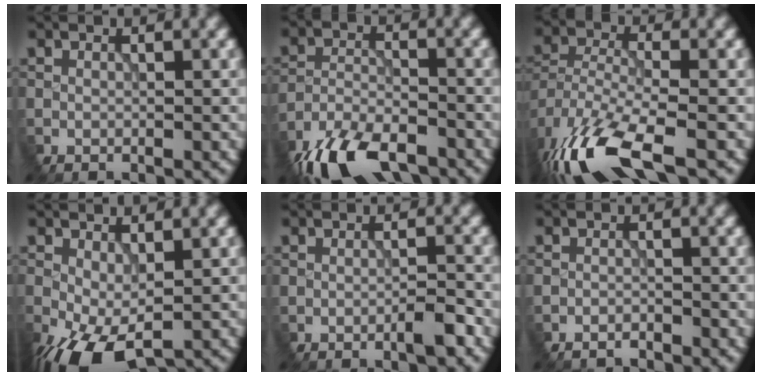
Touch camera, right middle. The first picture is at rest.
{"total": 10.4, "force": [-8.2, 3.9, 5.1], "torque": [-0.099, -0.028, -0.146]}
{"total": 11.4, "force": [-7.6, 4.0, 7.5], "torque": [-0.174, -0.033, -0.138]}
{"total": 7.0, "force": [-3.1, 3.5, 5.2], "torque": [-0.117, -0.024, -0.042]}
{"total": 1.9, "force": [-1.2, 0.0, 1.4], "torque": [-0.020, -0.003, -0.023]}
{"total": 1.6, "force": [-1.6, 0.0, -0.2], "torque": [0.007, -0.002, -0.031]}